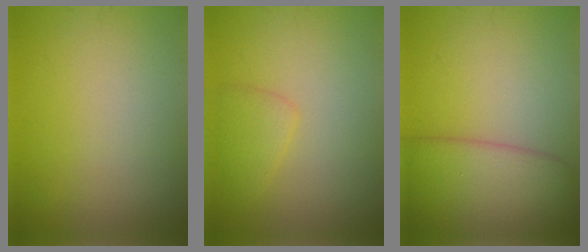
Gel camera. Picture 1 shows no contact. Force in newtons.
{"total": 1.8, "press": 1.8, "slide": 0.2}
{"total": 5.9, "press": 5.9, "slide": 0.2}